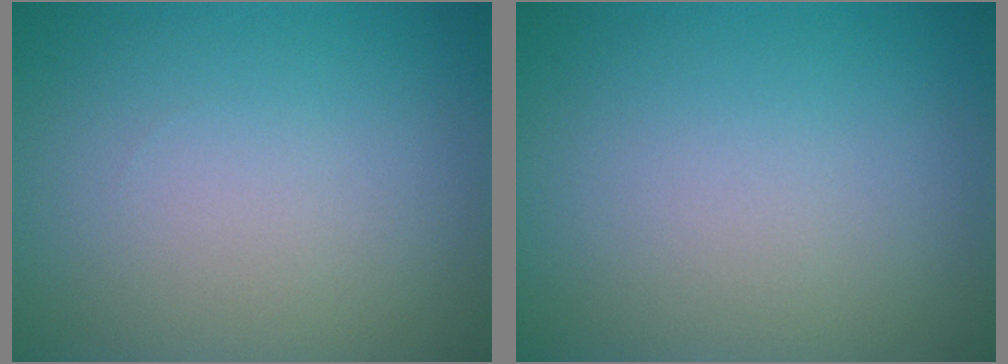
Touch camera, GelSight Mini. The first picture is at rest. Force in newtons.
{"total": 0.0}